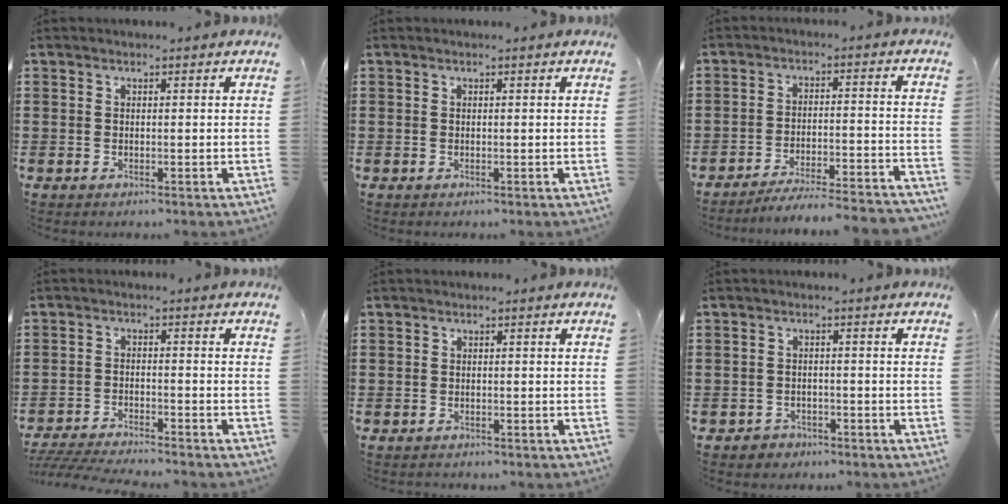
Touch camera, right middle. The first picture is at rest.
{"total": 0.0}
{"total": 4.8, "force": [-4.6, -0.2, 1.4], "torque": [-0.031, -0.009, -0.094]}
{"total": 4.0, "force": [-4.0, -0.1, 0.8], "torque": [-0.028, -0.009, -0.086]}
{"total": 0.7, "force": [-0.6, 0.4, -0.2], "torque": [0.003, 0.004, -0.014]}
{"total": 1.6, "force": [-1.4, 0.7, -0.1], "torque": [-0.005, 0.004, -0.033]}